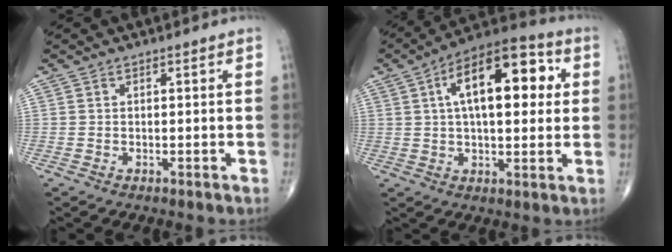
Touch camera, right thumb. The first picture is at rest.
{"total": 18.2, "force": [4.4, 8.5, 15.5], "torque": [-0.209, 0.021, 0.058]}